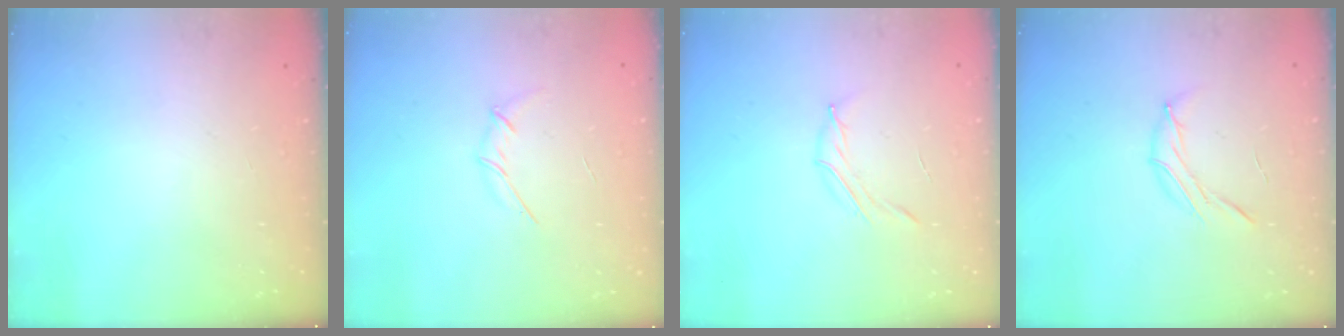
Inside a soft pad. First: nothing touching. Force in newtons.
{"total": 3.1, "press": 3.0, "slide": 0.8}
{"total": 4.2, "press": 4.0, "slide": 1.2}
{"total": 7.0, "press": 6.9, "slide": 1.4}